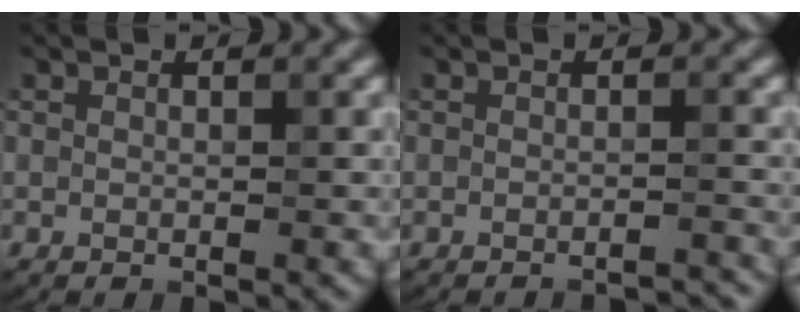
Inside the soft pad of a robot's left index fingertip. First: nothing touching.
{"total": 2.5, "force": [-2.4, 0.3, 0.9], "torque": [0.002, 0.005, -0.032]}